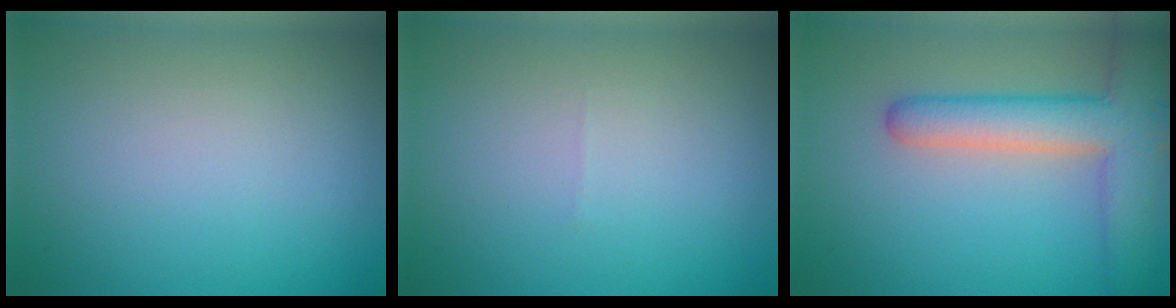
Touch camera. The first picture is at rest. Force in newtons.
{"total": 0.0}
{"total": 6.8, "press": 6.7, "slide": 0.6}